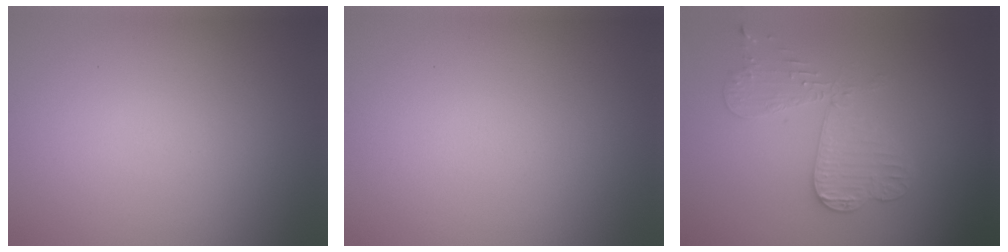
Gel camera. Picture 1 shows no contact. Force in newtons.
{"total": 0.0}
{"total": 3.3, "press": 3.2, "slide": 0.8}